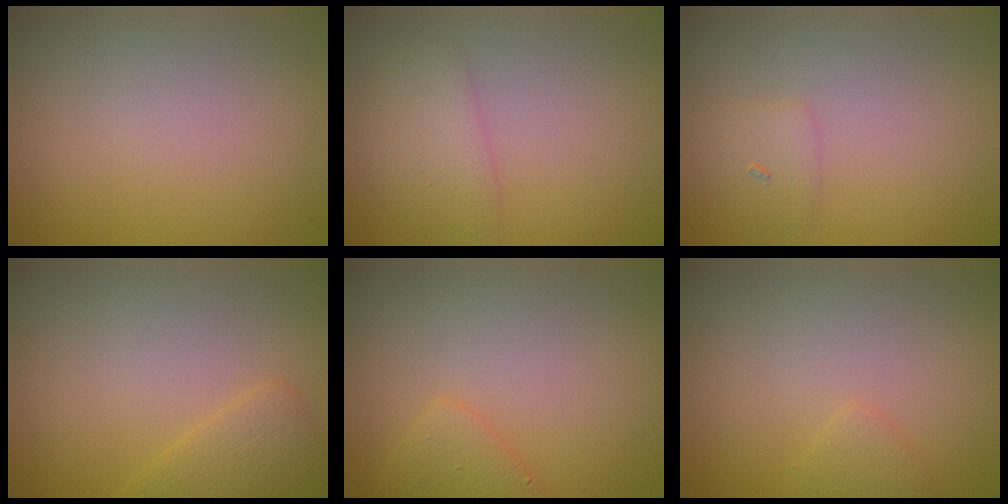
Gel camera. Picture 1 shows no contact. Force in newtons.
{"total": 2.7, "press": 2.7, "slide": 0.1}
{"total": 1.4, "press": 1.4, "slide": 0.1}
{"total": 2.1, "press": 2.0, "slide": 0.2}
{"total": 2.0, "press": 2.0, "slide": 0.0}
{"total": 1.0, "press": 1.0, "slide": 0.1}